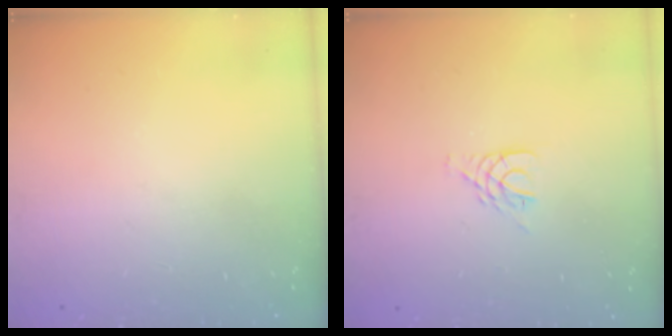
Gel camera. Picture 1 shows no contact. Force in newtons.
{"total": 4.4, "press": 4.4, "slide": 0.6}